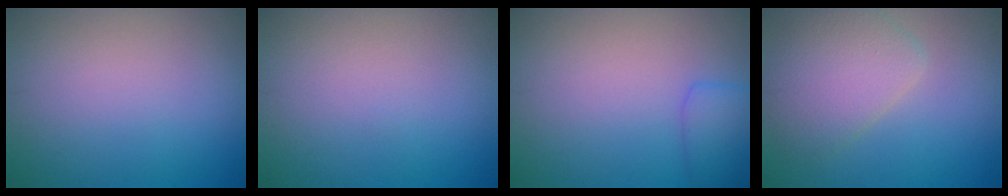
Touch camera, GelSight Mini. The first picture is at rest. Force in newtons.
{"total": 0.0}
{"total": 2.4, "press": 2.4, "slide": 0.1}
{"total": 4.5, "press": 4.5, "slide": 0.3}